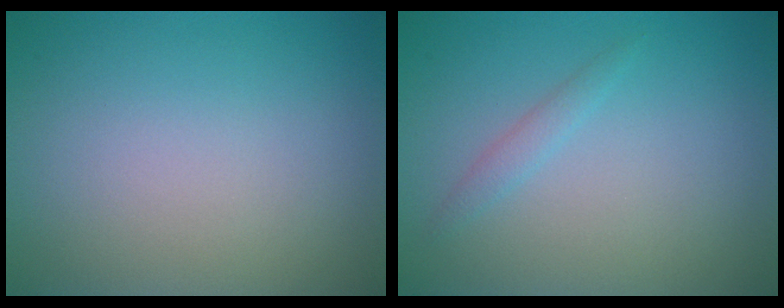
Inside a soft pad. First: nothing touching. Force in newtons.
{"total": 1.0, "press": 1.0, "slide": 0.1}